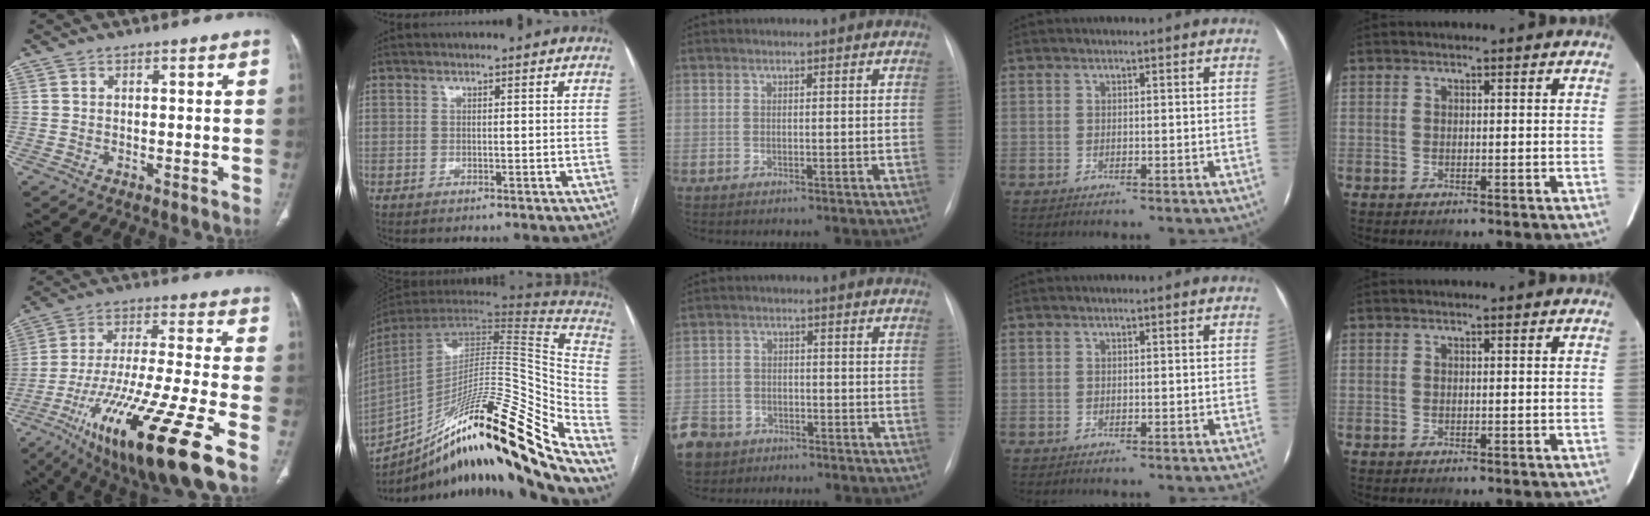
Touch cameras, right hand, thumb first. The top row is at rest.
{"thumb": {"total": 25.0, "force": [-11.8, 4.2, 21.6], "torque": [-0.411, 0.004, -0.201]}, "index": {"total": 35.8, "force": [-25.0, 1.8, 25.5], "torque": [-0.329, -0.029, -0.380]}, "middle": {"total": 12.8, "force": [-7.5, 9.6, 4.0], "torque": [-0.142, -0.005, -0.124]}}